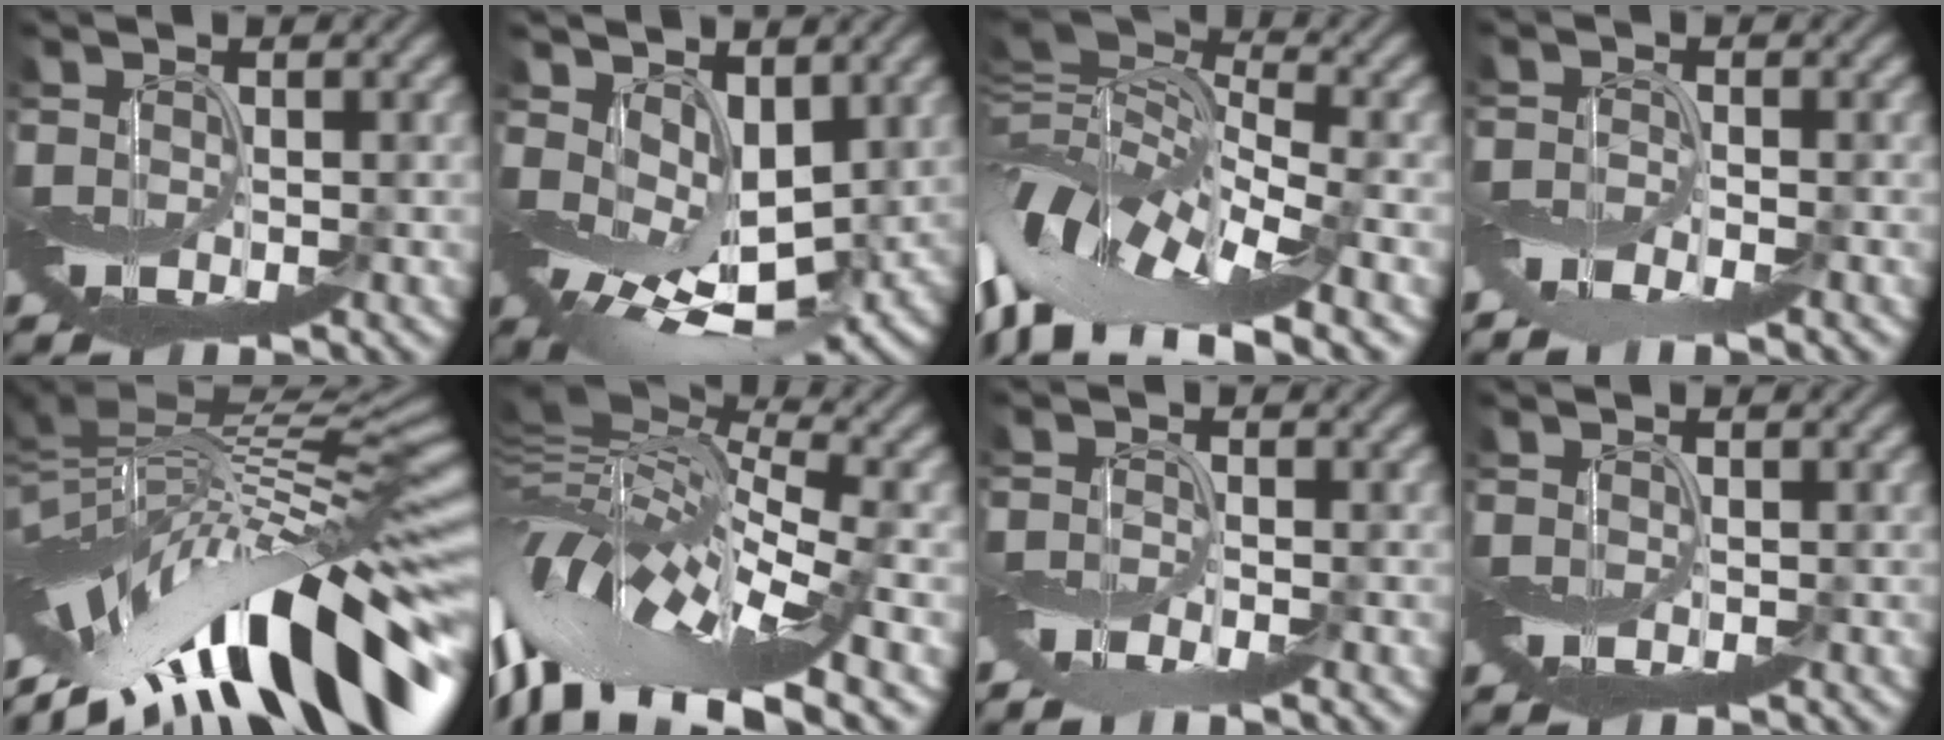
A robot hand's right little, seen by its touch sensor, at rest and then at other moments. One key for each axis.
{"total": 7.5, "fx": 2.5, "fy": 4.7, "fz": 5.4, "tx": -0.103, "ty": -0.014, "tz": 0.054}
{"total": 13.8, "fx": -5.6, "fy": 6.6, "fz": 10.7, "tx": -0.216, "ty": 0.018, "tz": -0.096}
{"total": 2.9, "fx": -2.3, "fy": 0.8, "fz": 1.5, "tx": -0.025, "ty": -0.005, "tz": -0.046}
{"total": 15.3, "fx": -6.6, "fy": 6.2, "fz": 12.4, "tx": -0.188, "ty": 0.018, "tz": -0.111}
{"total": 14.8, "fx": -3.4, "fy": 6.9, "fz": 12.6, "tx": -0.245, "ty": 0.015, "tz": -0.061}
{"total": 2.5, "fx": -2.0, "fy": 0.6, "fz": 1.3, "tx": -0.022, "ty": -0.005, "tz": -0.040}
{"total": 0.0}